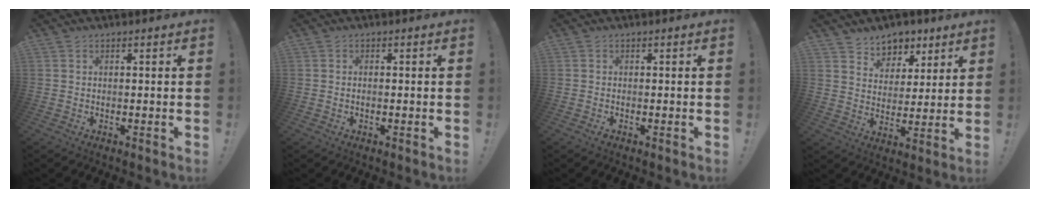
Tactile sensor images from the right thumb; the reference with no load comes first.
{"total": 0.8, "force": [-0.4, 0.2, 0.6], "torque": [-0.011, 0.002, -0.008]}
{"total": 0.7, "force": [-0.4, 0.2, 0.6], "torque": [-0.009, 0.003, -0.008]}
{"total": 8.5, "force": [6.0, 5.9, 1.1], "torque": [-0.015, -0.043, 0.120]}